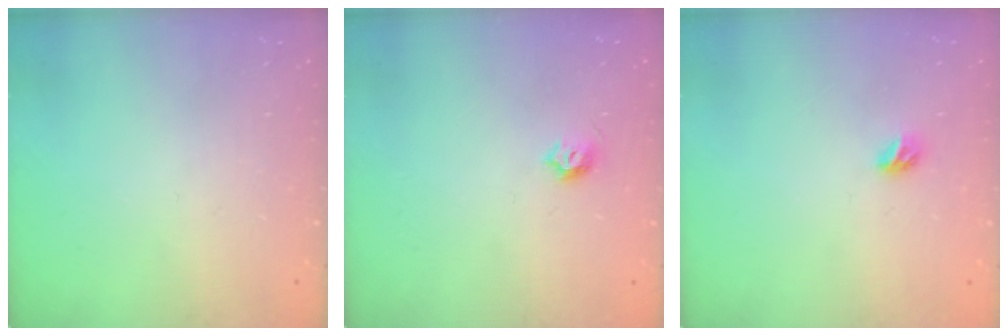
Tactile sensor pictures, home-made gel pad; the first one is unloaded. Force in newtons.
{"total": 4.5, "press": 4.3, "slide": 1.0}
{"total": 3.3, "press": 3.2, "slide": 0.8}